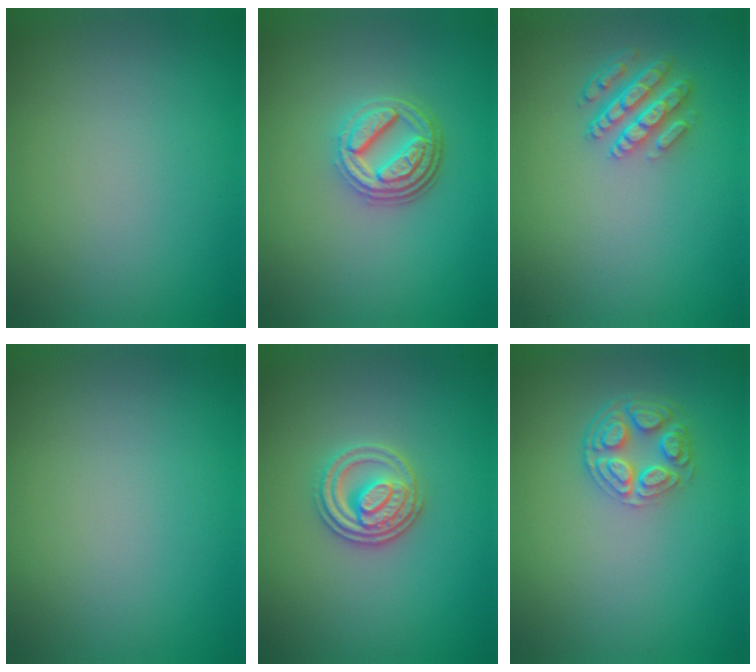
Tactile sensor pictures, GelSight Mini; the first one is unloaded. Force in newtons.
{"total": 4.6, "press": 3.4, "slide": 3.0}
{"total": 4.3, "press": 3.3, "slide": 2.7}
{"total": 0.0}
{"total": 3.3, "press": 2.9, "slide": 1.6}
{"total": 4.5, "press": 3.4, "slide": 2.9}